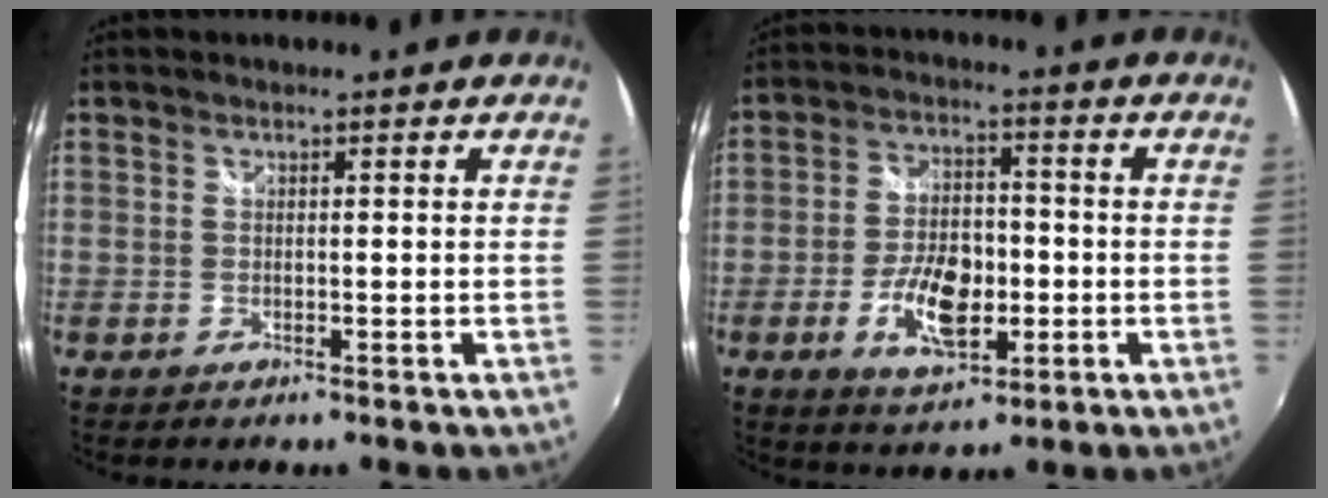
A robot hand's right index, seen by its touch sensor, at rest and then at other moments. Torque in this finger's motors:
{"motor_torque": [0.36, 0.00, 0.27, 0.11]}